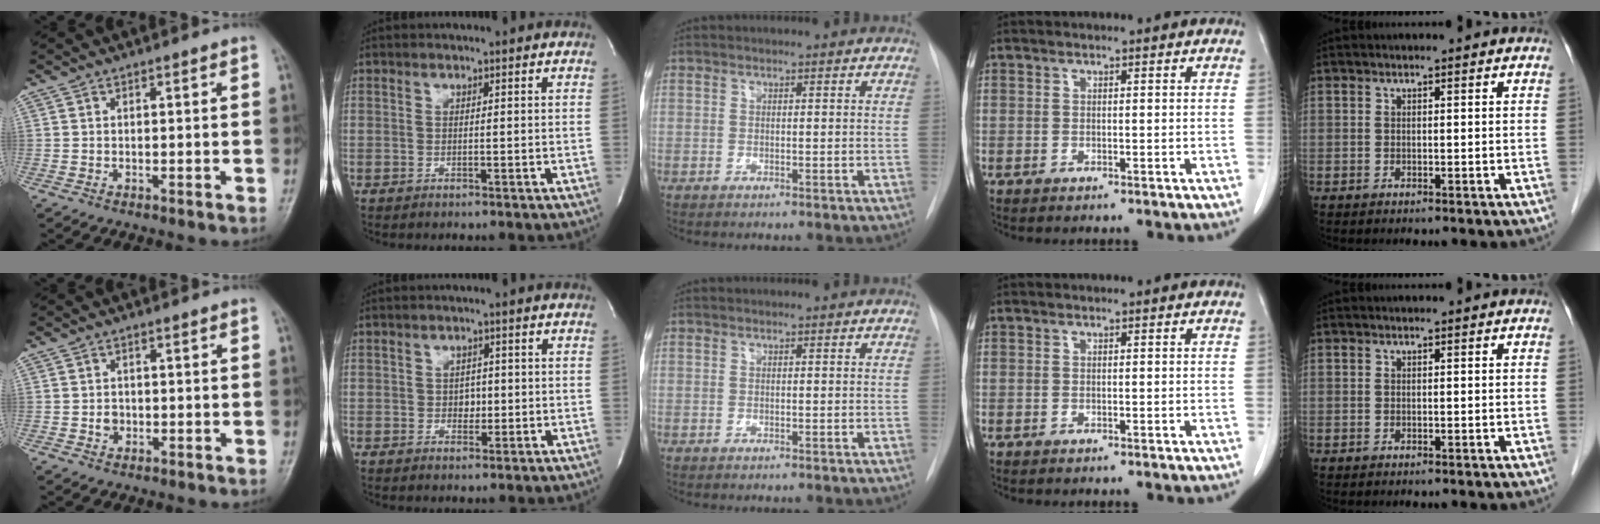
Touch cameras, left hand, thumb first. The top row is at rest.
{"thumb": {"total": 1.6, "force": [-0.2, 1.5, 0.7], "torque": [-0.004, 0.004, -0.002]}, "index": {"total": 2.0, "force": [-0.5, 1.5, 1.2], "torque": [-0.014, 0.000, -0.008]}}